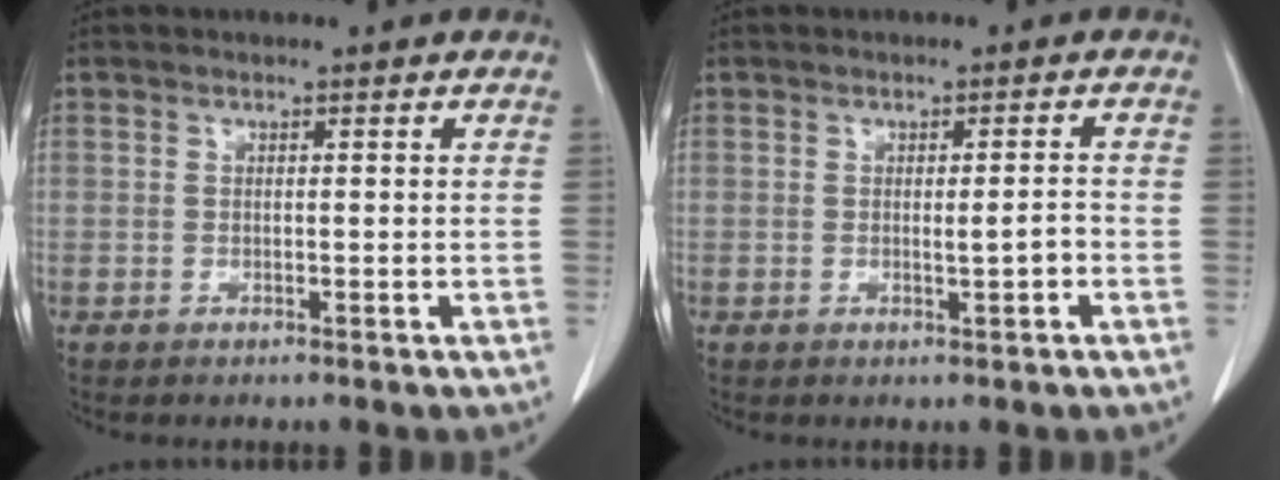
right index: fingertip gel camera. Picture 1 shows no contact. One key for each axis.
{"total": 2.3, "fx": -0.7, "fy": 0.1, "fz": 2.2, "tx": -0.032, "ty": -0.002, "tz": -0.009}